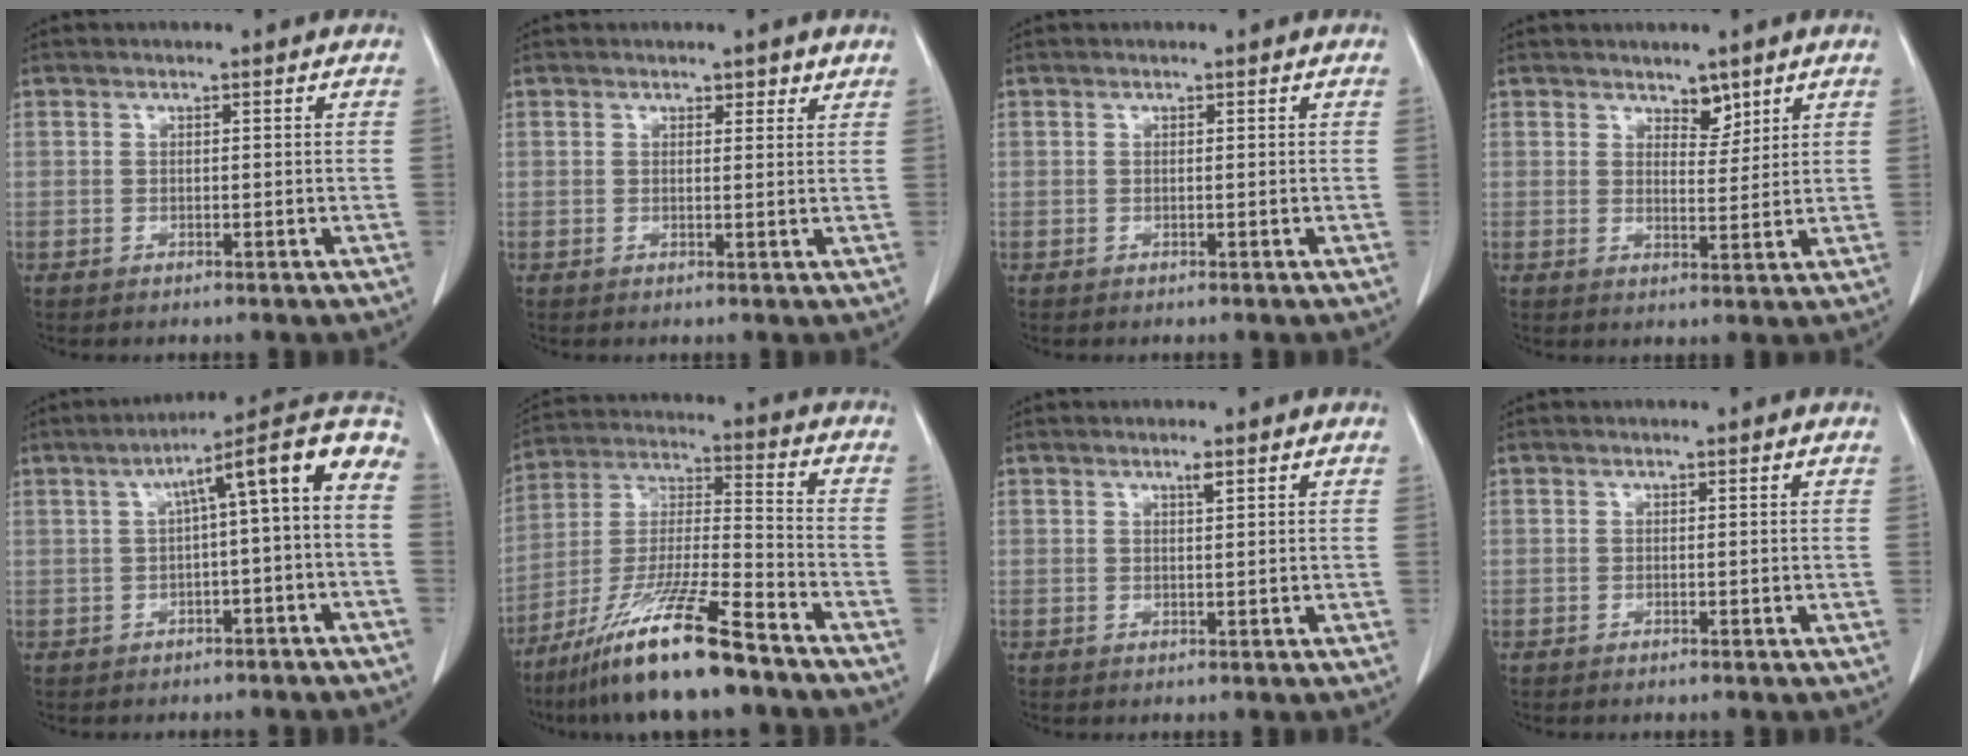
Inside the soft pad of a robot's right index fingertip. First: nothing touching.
{"total": 1.6, "force": [1.3, 0.7, 0.7], "torque": [-0.007, -0.002, 0.016]}
{"total": 0.0}
{"total": 3.1, "force": [2.4, 1.6, 1.4], "torque": [-0.016, -0.005, 0.041]}
{"total": 11.9, "force": [0.6, 1.0, 11.9], "torque": [-0.171, 0.047, 0.004]}
{"total": 16.2, "force": [-11.6, 0.6, 11.2], "torque": [-0.233, -0.033, -0.214]}
{"total": 1.0, "force": [0.7, 0.0, 0.8], "torque": [-0.016, -0.002, 0.012]}
{"total": 0.0}